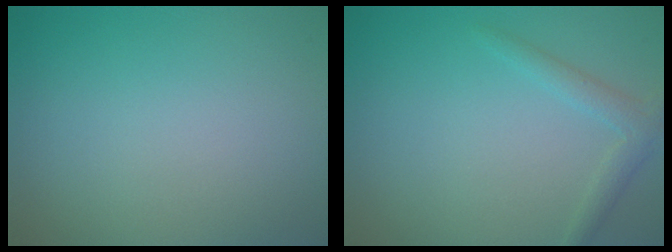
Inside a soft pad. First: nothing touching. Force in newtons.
{"total": 1.7, "press": 1.7, "slide": 0.1}